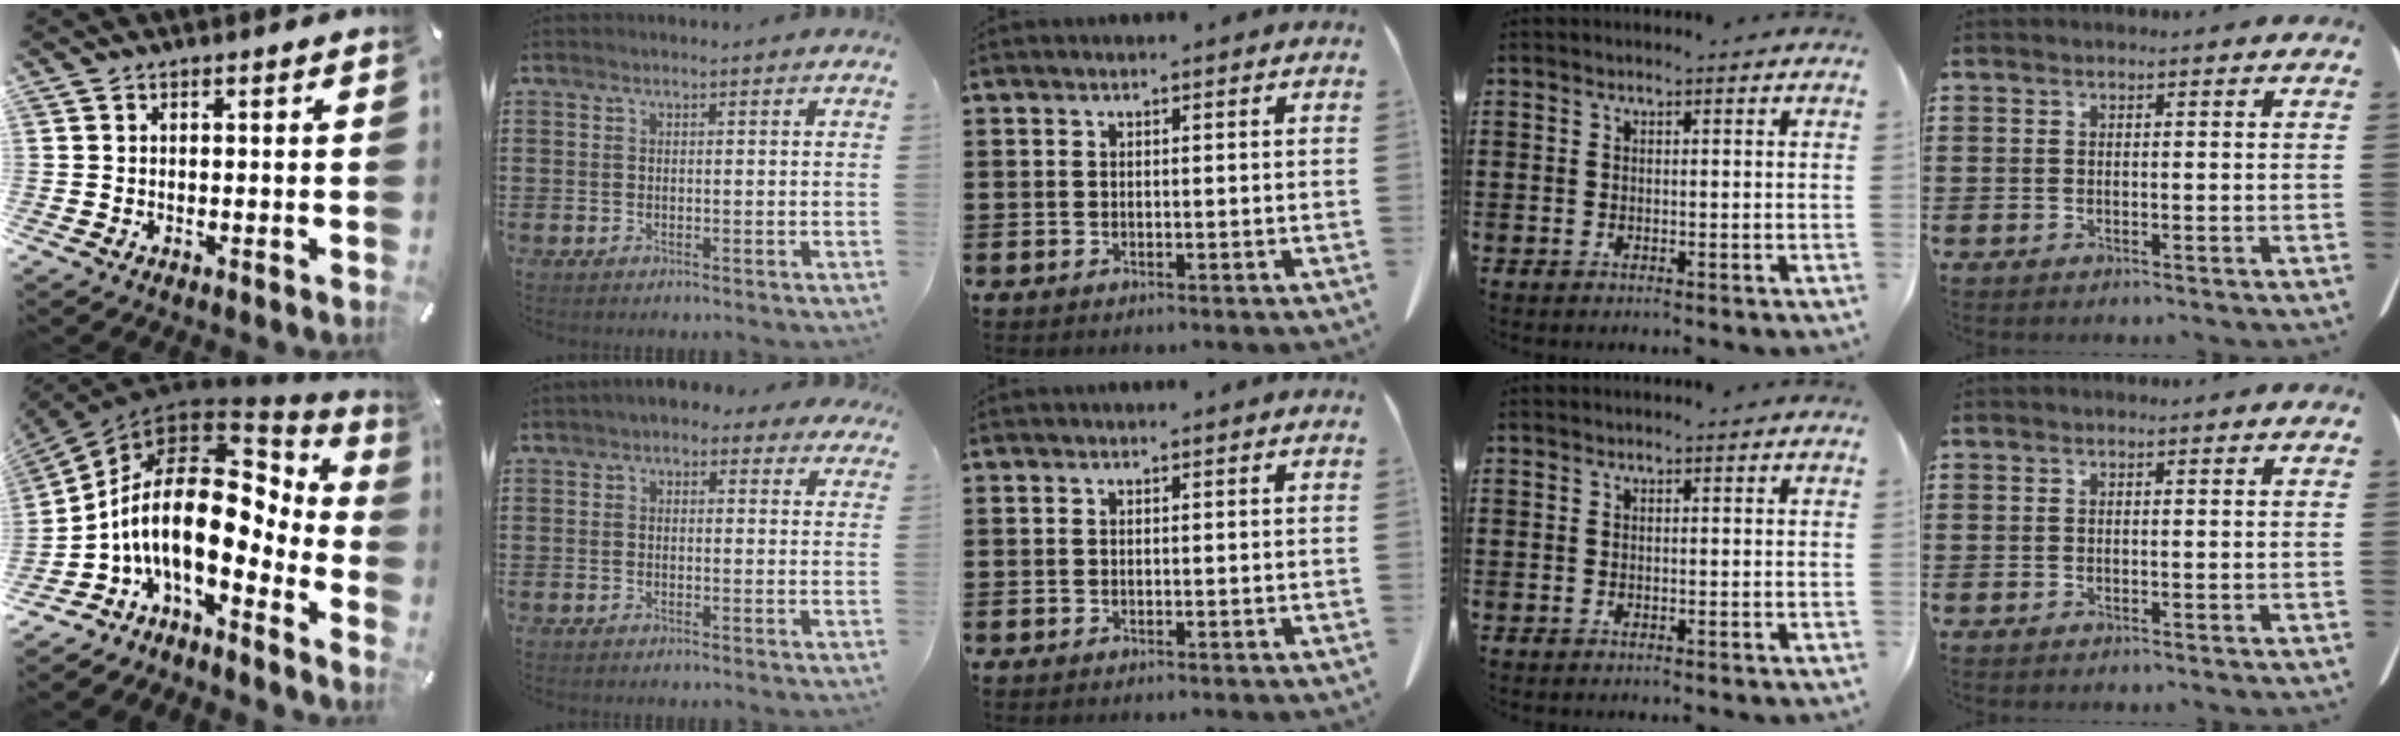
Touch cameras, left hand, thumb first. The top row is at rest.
{"thumb": {"total": 19.2, "force": [-0.3, 9.6, 16.7], "torque": [-0.360, -0.036, -0.013]}, "index": {"total": 2.7, "force": [1.9, 1.5, 1.2], "torque": [-0.024, 0.005, 0.030]}}